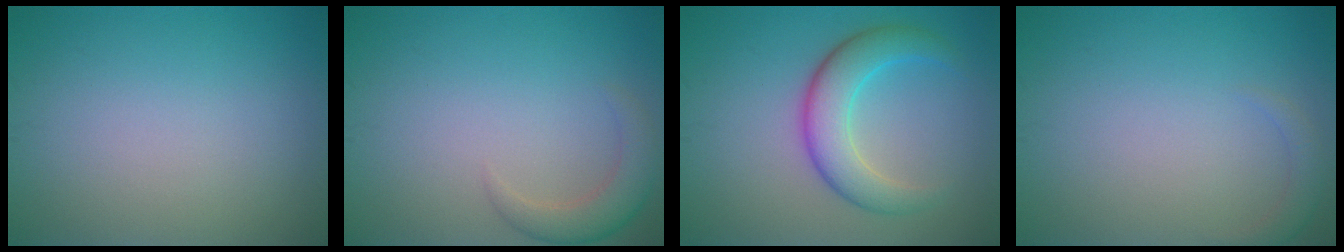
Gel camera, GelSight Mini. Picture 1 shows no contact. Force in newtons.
{"total": 2.9, "press": 2.9, "slide": 0.3}
{"total": 5.1, "press": 5.1, "slide": 0.1}
{"total": 1.3, "press": 1.3, "slide": 0.2}